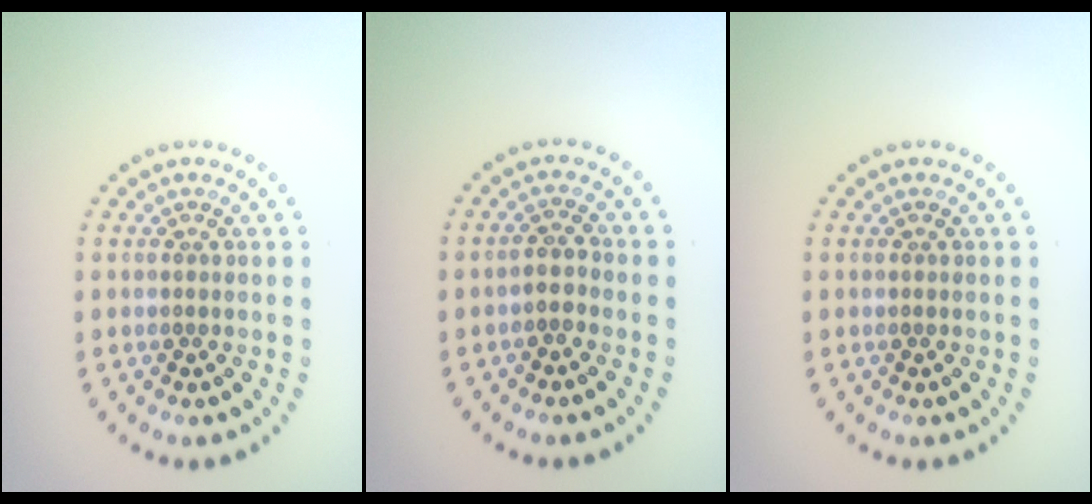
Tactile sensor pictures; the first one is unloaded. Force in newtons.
{"total": 1.5, "press": 1.3, "slide": 0.8}
{"total": 0.0}